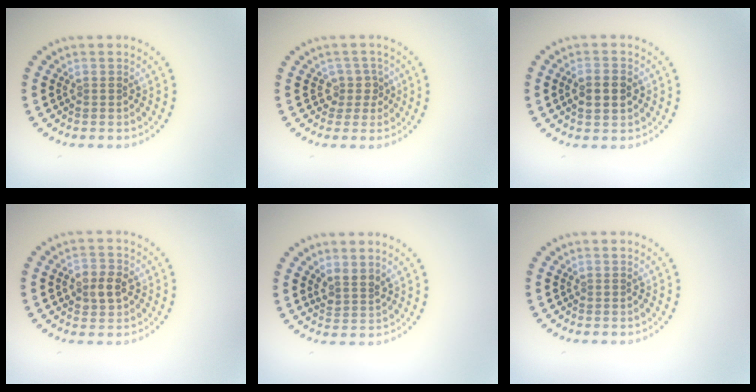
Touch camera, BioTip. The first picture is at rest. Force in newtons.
{"total": 1.9, "press": 1.4, "slide": 1.3}
{"total": 2.6, "press": 2.6, "slide": 0.1}
{"total": 2.8, "press": 2.8, "slide": 0.3}
{"total": 1.8, "press": 1.3, "slide": 1.2}
{"total": 0.0}